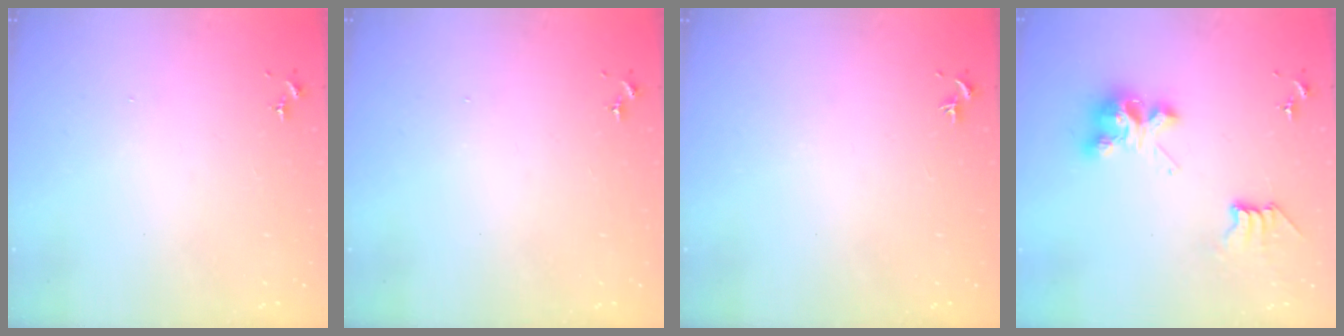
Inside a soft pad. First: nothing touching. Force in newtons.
{"total": 0.0}
{"total": 0.0}
{"total": 8.8, "press": 8.7, "slide": 1.0}